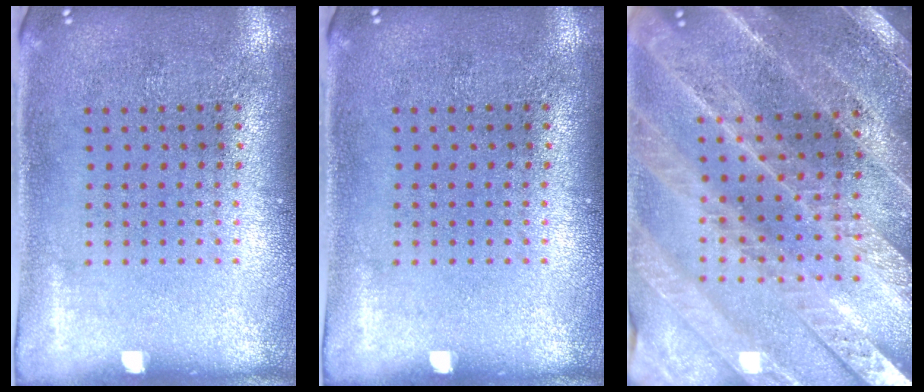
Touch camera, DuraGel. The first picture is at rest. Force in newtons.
{"total": 0.0}
{"total": 2.8, "press": 2.8, "slide": 0.5}